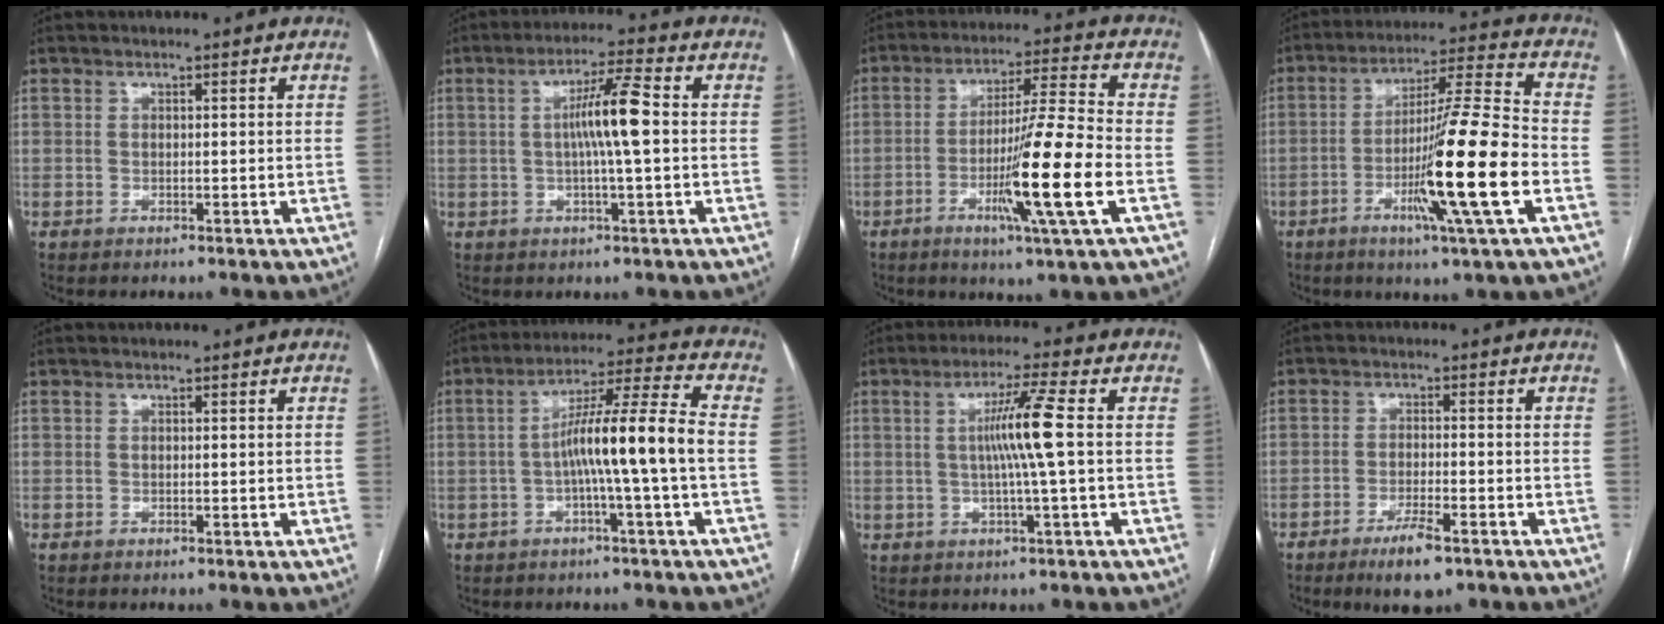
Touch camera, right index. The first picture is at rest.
{"total": 7.3, "force": [0.3, -0.2, 7.3], "torque": [-0.130, 0.007, 0.002]}
{"total": 13.7, "force": [-4.2, -1.4, 13.0], "torque": [-0.231, -0.016, -0.077]}
{"total": 16.6, "force": [-4.9, -1.2, 15.8], "torque": [-0.275, -0.013, -0.091]}
{"total": 0.0}
{"total": 10.9, "force": [-1.6, -1.3, 10.7], "torque": [-0.180, 0.019, -0.030]}
{"total": 7.0, "force": [0.4, -1.4, 6.9], "torque": [-0.122, 0.004, 0.010]}
{"total": 5.9, "force": [-3.9, 1.0, 4.3], "torque": [-0.082, -0.009, -0.062]}